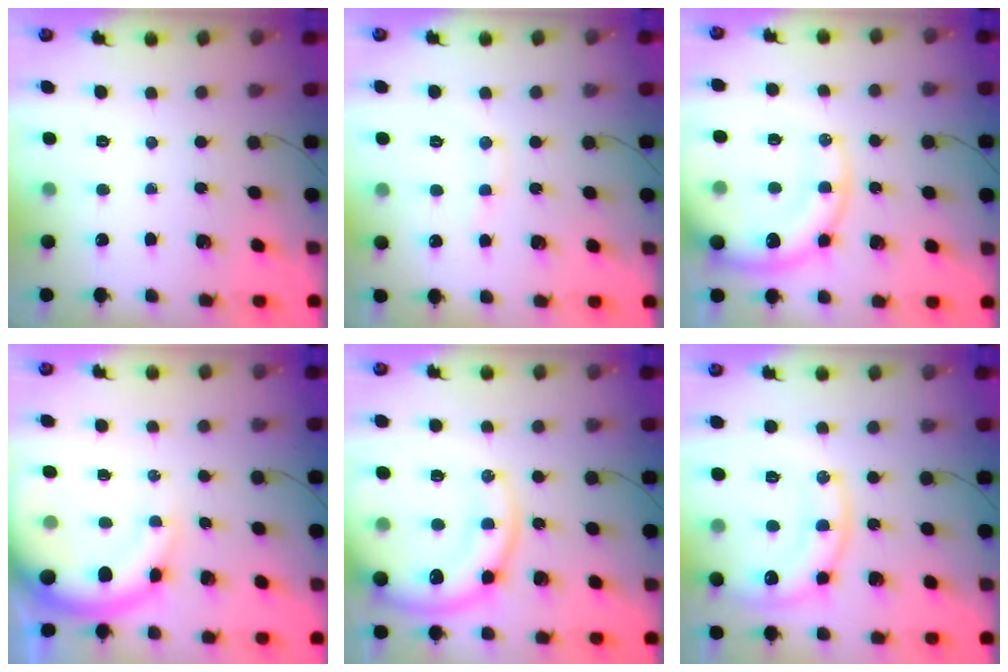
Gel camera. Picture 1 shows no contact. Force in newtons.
{"total": 7.5, "press": 7.5, "slide": 1.0}
{"total": 18.5, "press": 18.0, "slide": 4.6}
{"total": 11.4, "press": 11.2, "slide": 2.4}
{"total": 17.2, "press": 16.8, "slide": 3.3}
{"total": 14.9, "press": 14.9, "slide": 1.1}